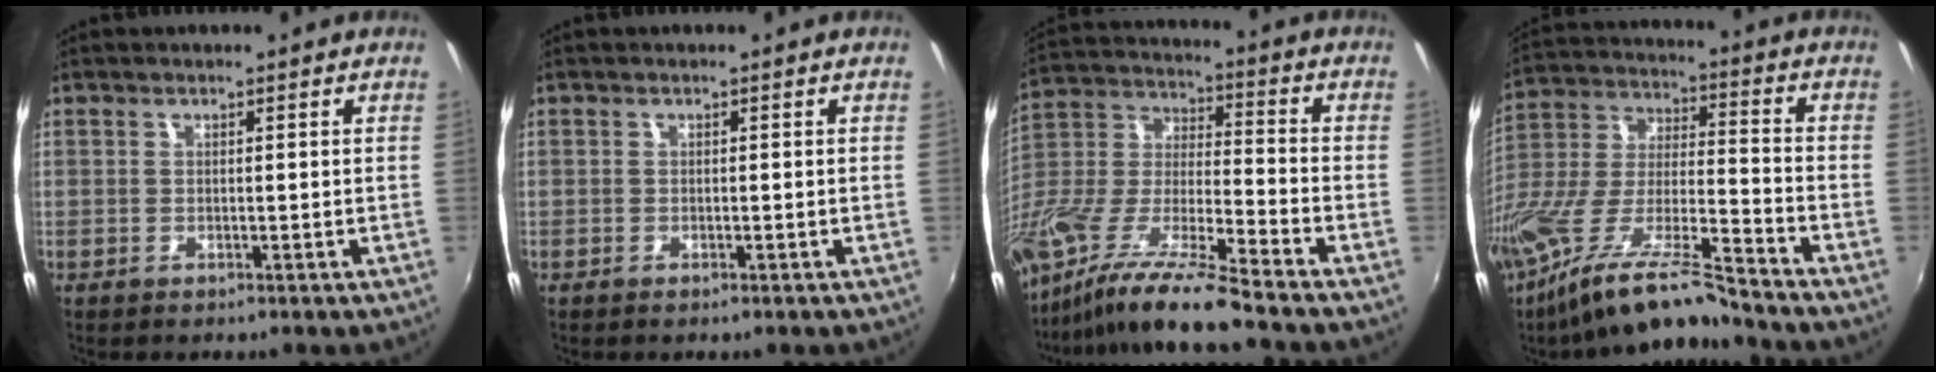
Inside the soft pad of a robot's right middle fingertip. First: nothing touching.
{"total": 0.6, "force": [-0.6, 0.2, 0.2], "torque": [-0.003, 0.001, -0.007]}
{"total": 18.9, "force": [-14.6, 0.7, 12.1], "torque": [-0.232, -0.034, -0.282]}
{"total": 16.8, "force": [-13.3, 1.0, 10.2], "torque": [-0.203, -0.025, -0.255]}